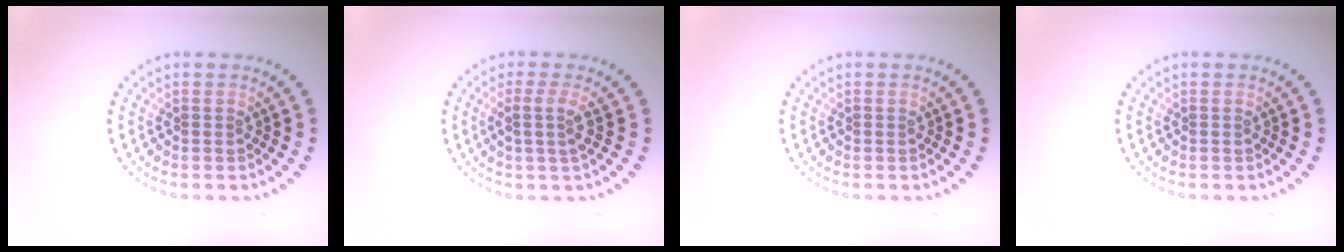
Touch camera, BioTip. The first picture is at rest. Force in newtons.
{"total": 2.0, "press": 1.5, "slide": 1.3}
{"total": 0.0}
{"total": 0.0}